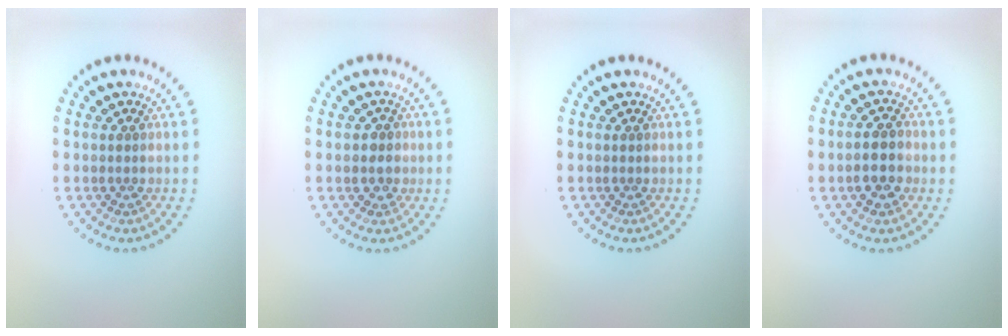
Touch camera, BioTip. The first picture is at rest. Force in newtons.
{"total": 1.2, "press": 1.0, "slide": 0.6}
{"total": 0.0}
{"total": 2.9, "press": 2.8, "slide": 0.6}